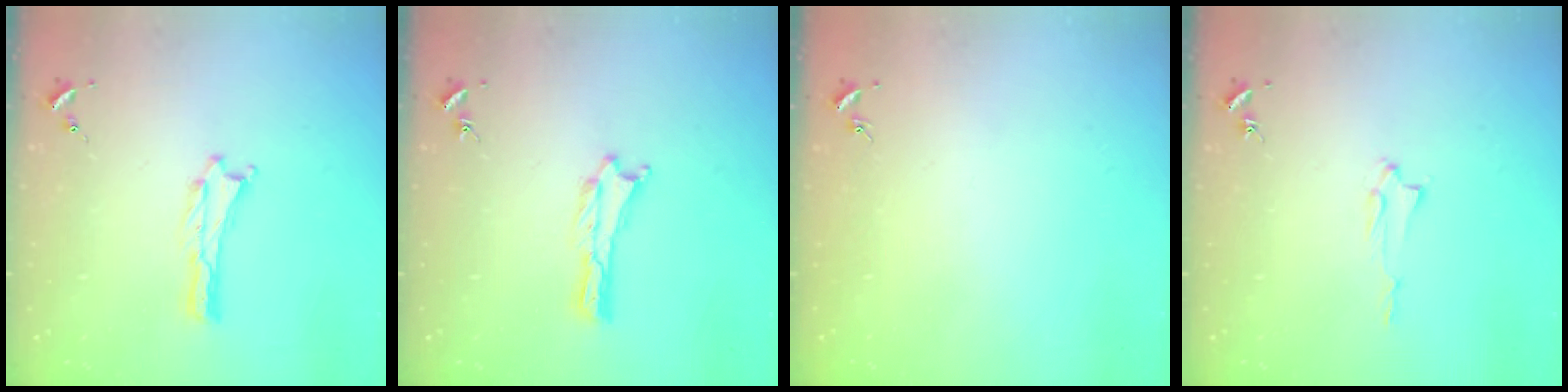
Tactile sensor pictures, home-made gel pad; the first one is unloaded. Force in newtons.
{"total": 0.0}
{"total": 0.0}
{"total": 1.3, "press": 1.3, "slide": 0.2}